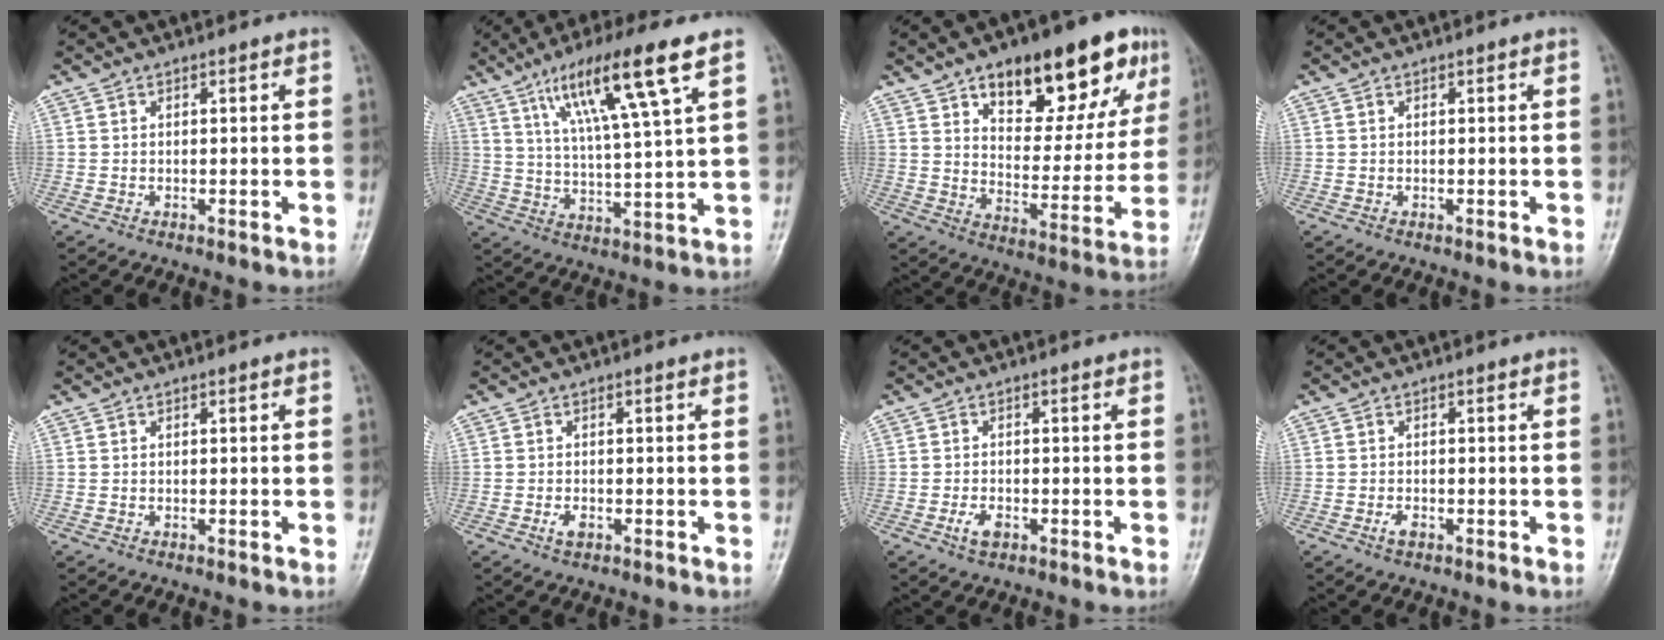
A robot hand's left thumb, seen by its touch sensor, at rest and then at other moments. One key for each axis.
{"total": 14.7, "fx": 7.7, "fy": 1.0, "fz": 12.5, "tx": -0.224, "ty": -0.021, "tz": 0.138}
{"total": 21.3, "fx": 11.8, "fy": 9.2, "fz": 15.0, "tx": -0.158, "ty": -0.037, "tz": 0.178}
{"total": 0.0}
{"total": 0.0}
{"total": 1.7, "fx": -0.7, "fy": 1.0, "fz": 1.2, "tx": -0.022, "ty": -0.001, "tz": -0.012}
{"total": 2.7, "fx": -1.2, "fy": 1.6, "fz": 1.9, "tx": -0.037, "ty": 0.002, "tz": -0.021}
{"total": 1.4, "fx": -0.7, "fy": 0.7, "fz": 1.0, "tx": -0.019, "ty": 0.001, "tz": -0.013}